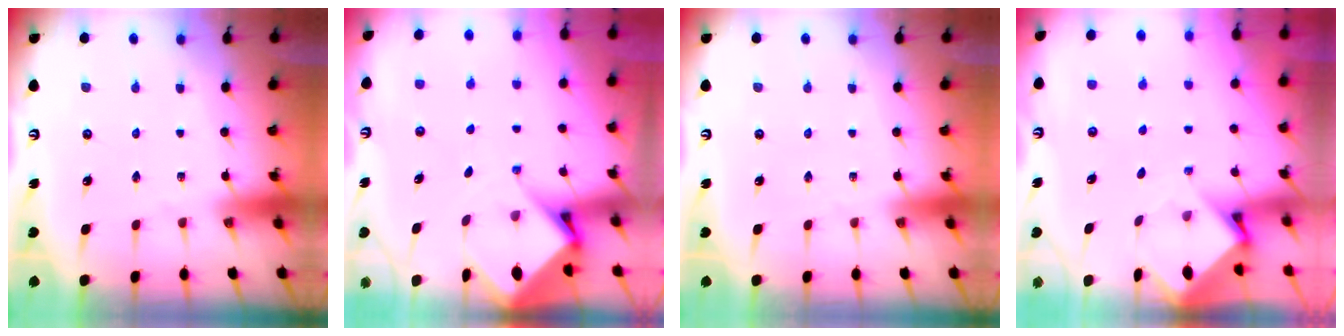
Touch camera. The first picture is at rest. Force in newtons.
{"total": 6.6, "press": 6.6, "slide": 0.5}
{"total": 0.0}
{"total": 3.9, "press": 3.9, "slide": 0.3}